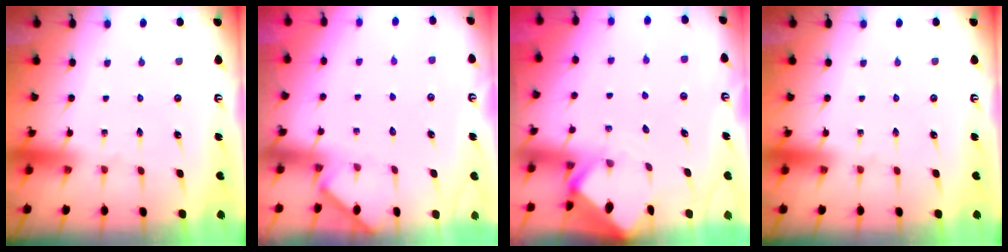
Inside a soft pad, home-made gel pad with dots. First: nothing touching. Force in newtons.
{"total": 3.6, "press": 3.5, "slide": 0.4}
{"total": 2.8, "press": 2.8, "slide": 0.1}
{"total": 0.0}